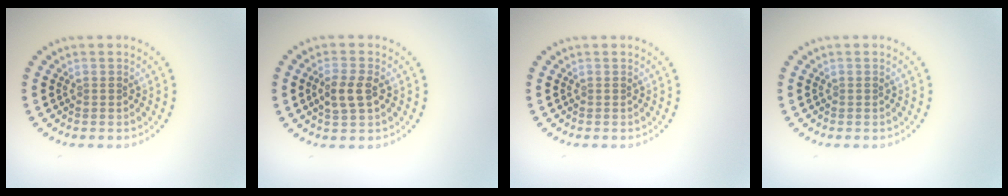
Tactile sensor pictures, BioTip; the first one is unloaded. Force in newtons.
{"total": 2.7, "press": 2.6, "slide": 0.6}
{"total": 0.0}
{"total": 0.0}